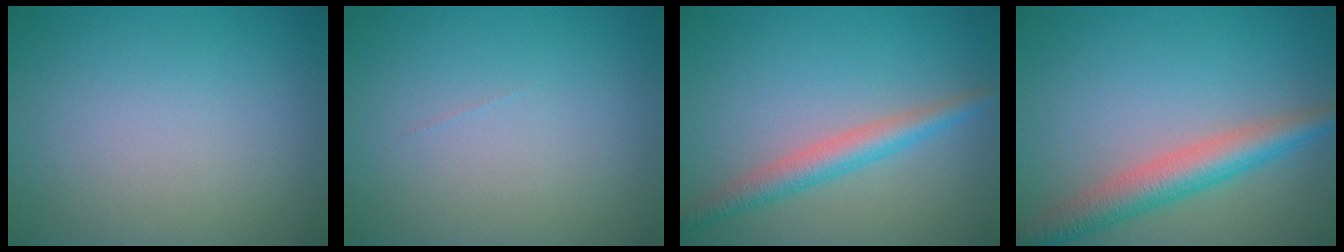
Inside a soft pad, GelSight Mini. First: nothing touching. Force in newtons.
{"total": 0.0}
{"total": 3.2, "press": 3.2, "slide": 0.1}
{"total": 4.9, "press": 4.9, "slide": 0.2}